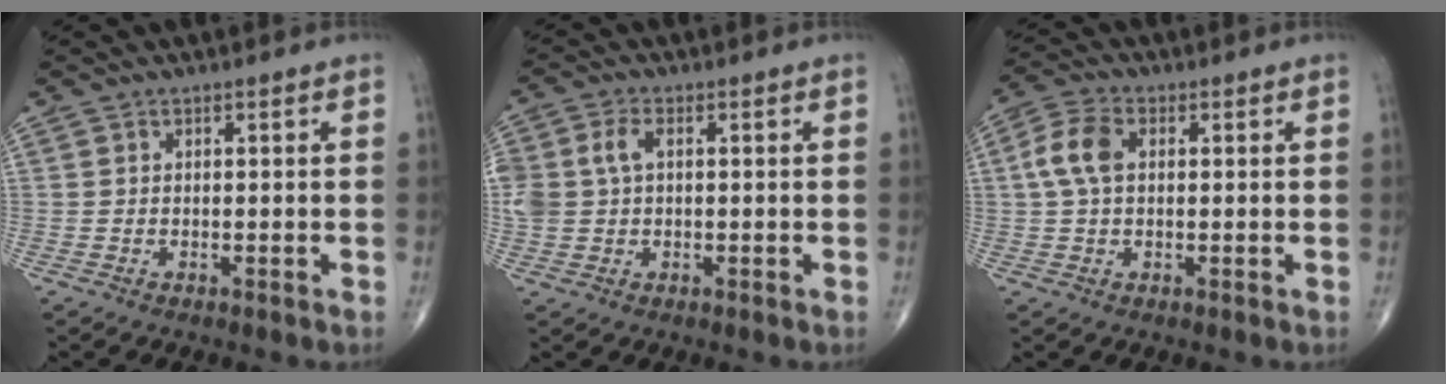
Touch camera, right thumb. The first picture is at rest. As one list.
[{"total": 8.1, "force": [1.3, 5.4, 5.9], "torque": [-0.154, 0.016, 0.030]}, {"total": 6.7, "force": [1.0, 4.1, 5.2], "torque": [-0.114, 0.017, 0.016]}]